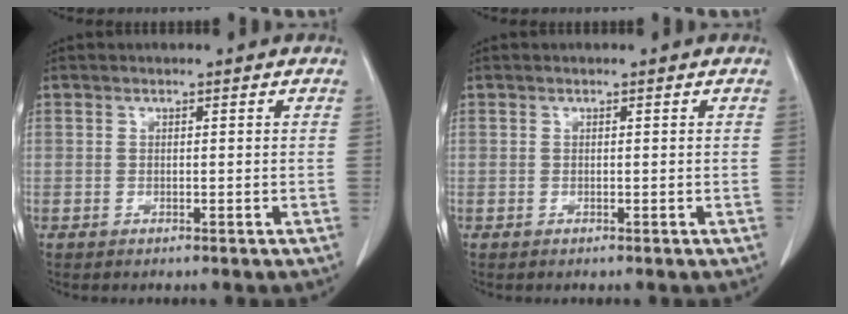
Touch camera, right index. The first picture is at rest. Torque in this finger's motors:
{"motor_torque": [0.00, 0.00, 0.00, 0.00]}